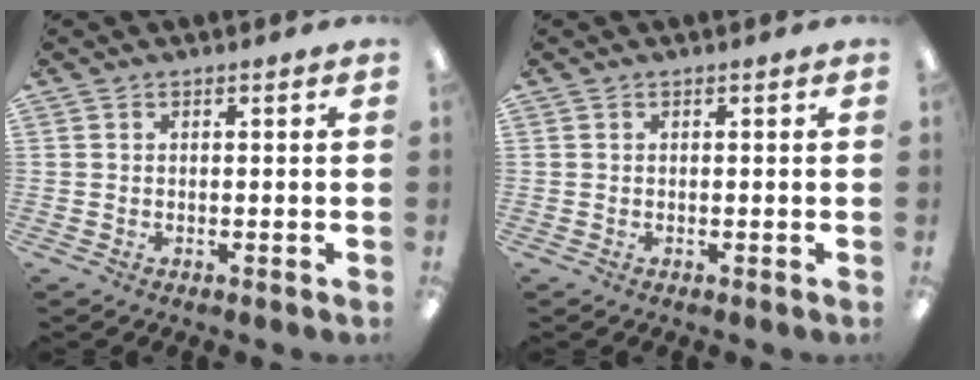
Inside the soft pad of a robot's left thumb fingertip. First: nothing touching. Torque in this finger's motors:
{"motor_torque": [-0.11, -0.04, 0.00, 0.00, 0.00]}